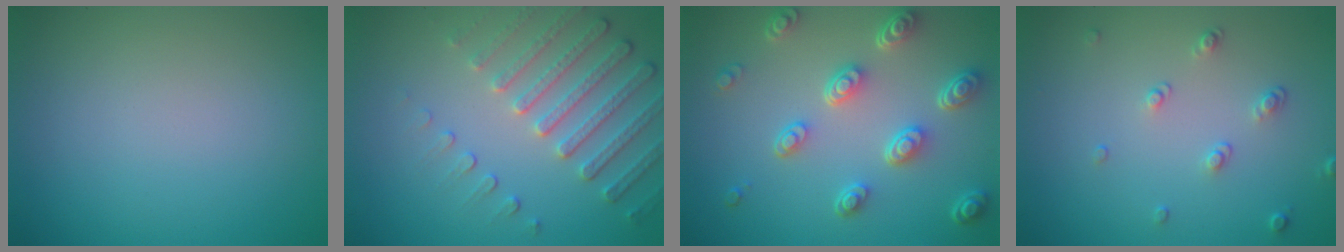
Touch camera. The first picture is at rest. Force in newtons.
{"total": 4.7, "press": 3.7, "slide": 2.9}
{"total": 5.3, "press": 4.0, "slide": 3.5}
{"total": 1.5, "press": 1.0, "slide": 1.1}